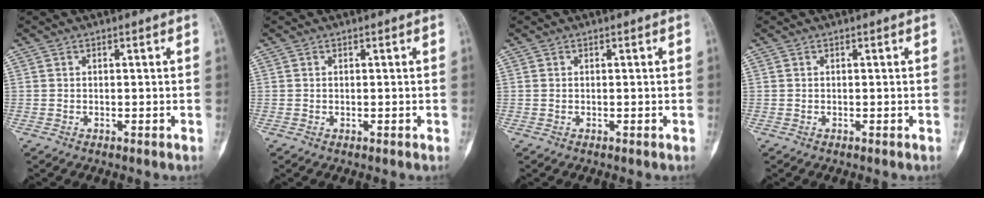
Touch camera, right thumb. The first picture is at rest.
{"total": 0.0}
{"total": 0.0}
{"total": 0.0}